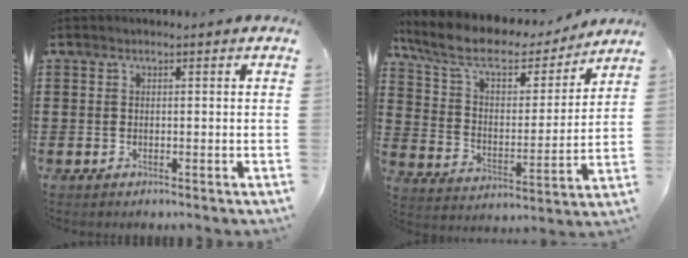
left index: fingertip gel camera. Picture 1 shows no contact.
{"total": 9.7, "force": [7.3, 3.6, 5.2], "torque": [-0.130, -0.036, 0.125]}